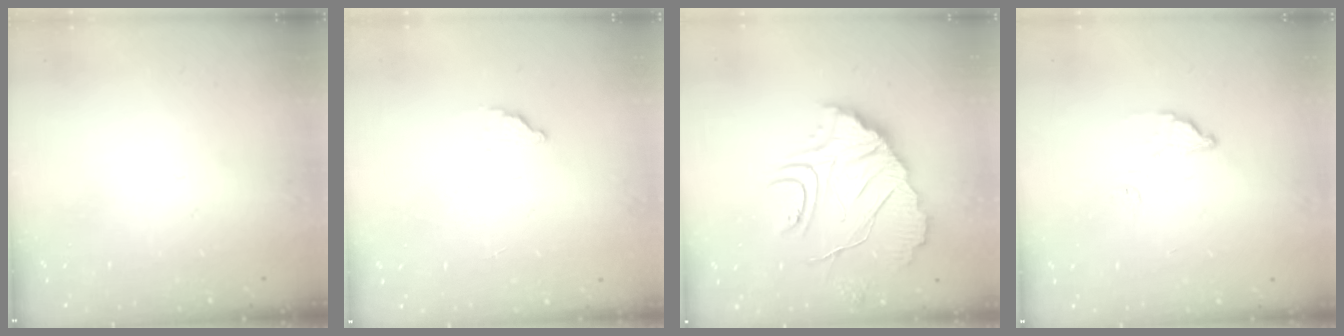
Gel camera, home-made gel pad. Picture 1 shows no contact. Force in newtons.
{"total": 3.3, "press": 3.3, "slide": 0.2}
{"total": 14.3, "press": 14.3, "slide": 1.1}
{"total": 2.1, "press": 2.1, "slide": 0.1}